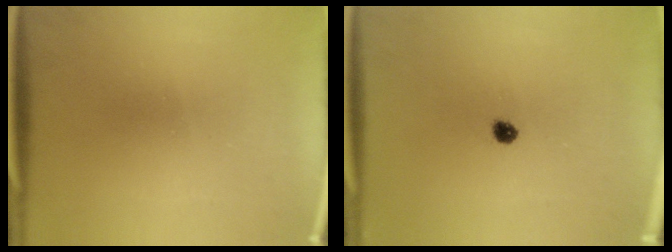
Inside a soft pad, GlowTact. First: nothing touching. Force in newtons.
{"total": 1.9}